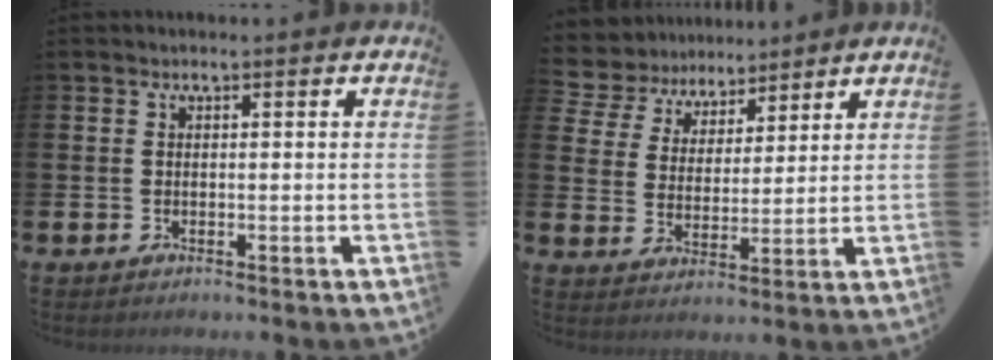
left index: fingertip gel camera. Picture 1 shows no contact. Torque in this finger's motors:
{"motor_torque": [0.46, -0.58, 0.00, -0.05]}